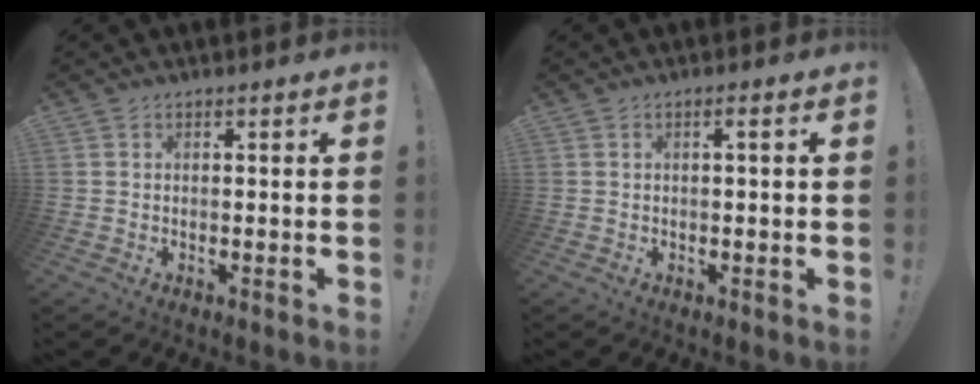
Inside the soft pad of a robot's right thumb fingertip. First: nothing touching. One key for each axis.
{"total": 1.5, "fx": -0.3, "fy": -0.3, "fz": 1.4, "tx": -0.026, "ty": 0.003, "tz": -0.008}